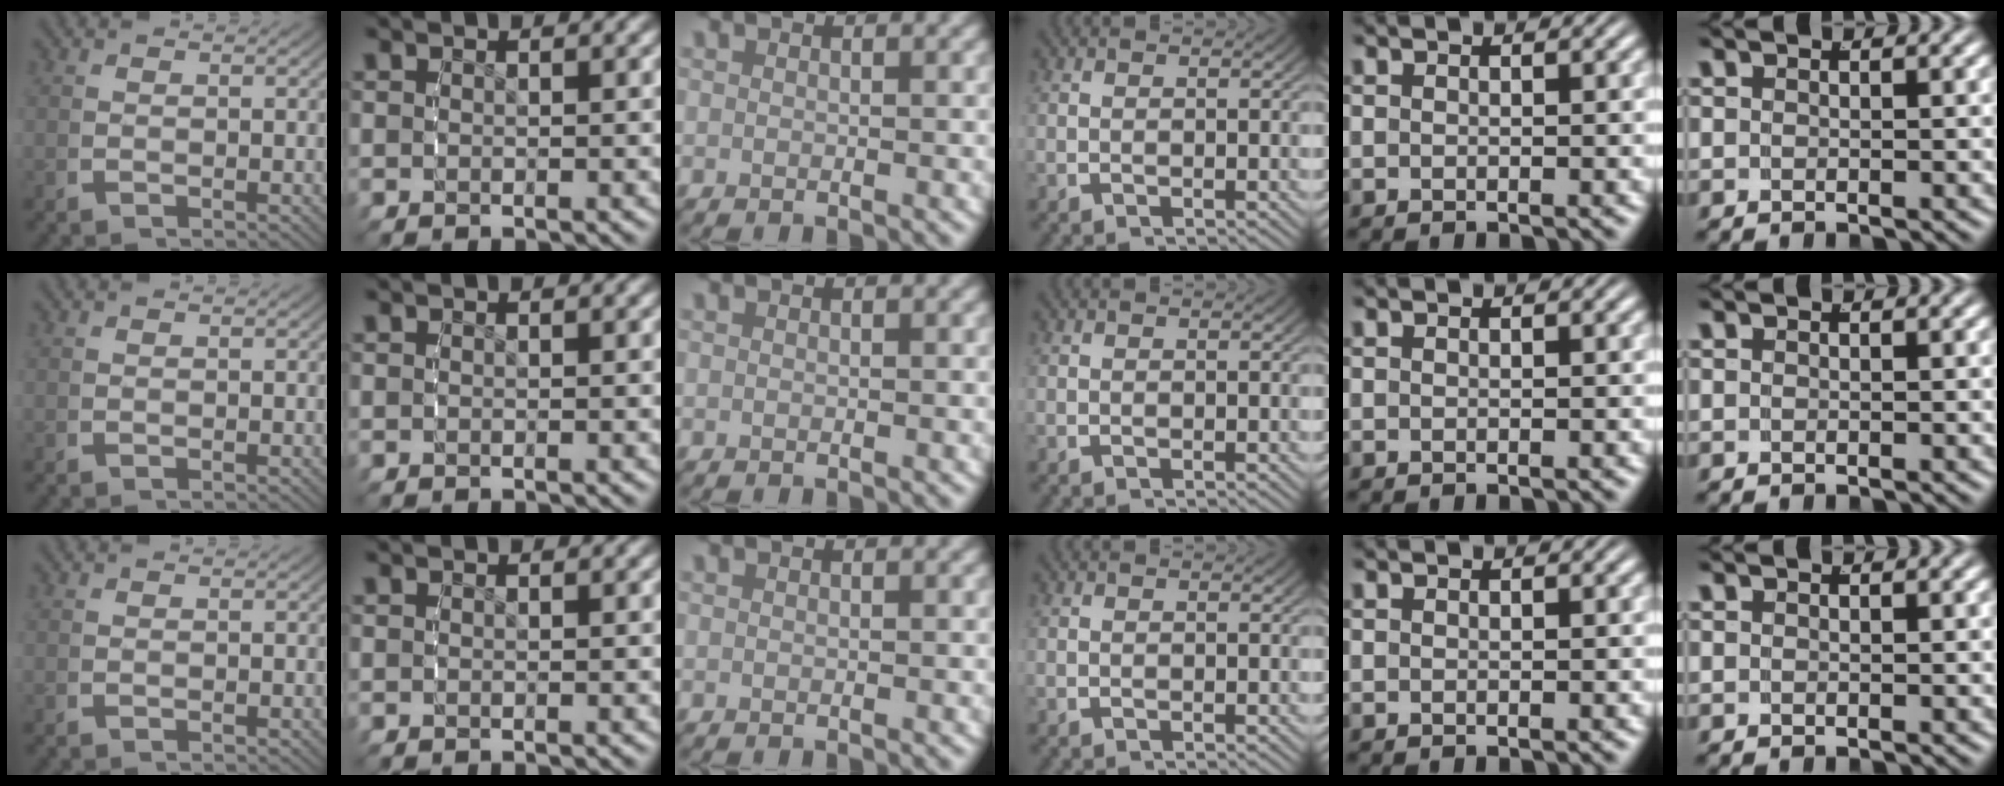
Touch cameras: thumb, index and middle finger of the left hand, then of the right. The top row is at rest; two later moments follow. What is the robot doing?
{"motion": "reach", "object": "button"}